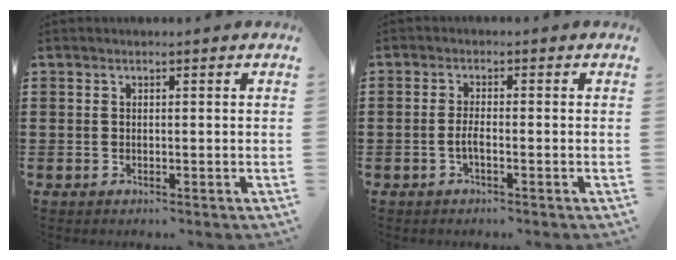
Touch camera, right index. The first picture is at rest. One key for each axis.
{"total": 2.1, "fx": -0.9, "fy": 0.3, "fz": 1.9, "tx": -0.043, "ty": -0.002, "tz": -0.019}